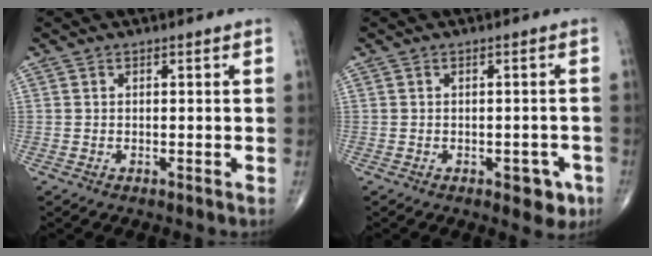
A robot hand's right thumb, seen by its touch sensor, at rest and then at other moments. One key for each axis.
{"total": 4.3, "fx": -2.0, "fy": 2.3, "fz": 3.0, "tx": -0.010, "ty": 0.007, "tz": -0.021}